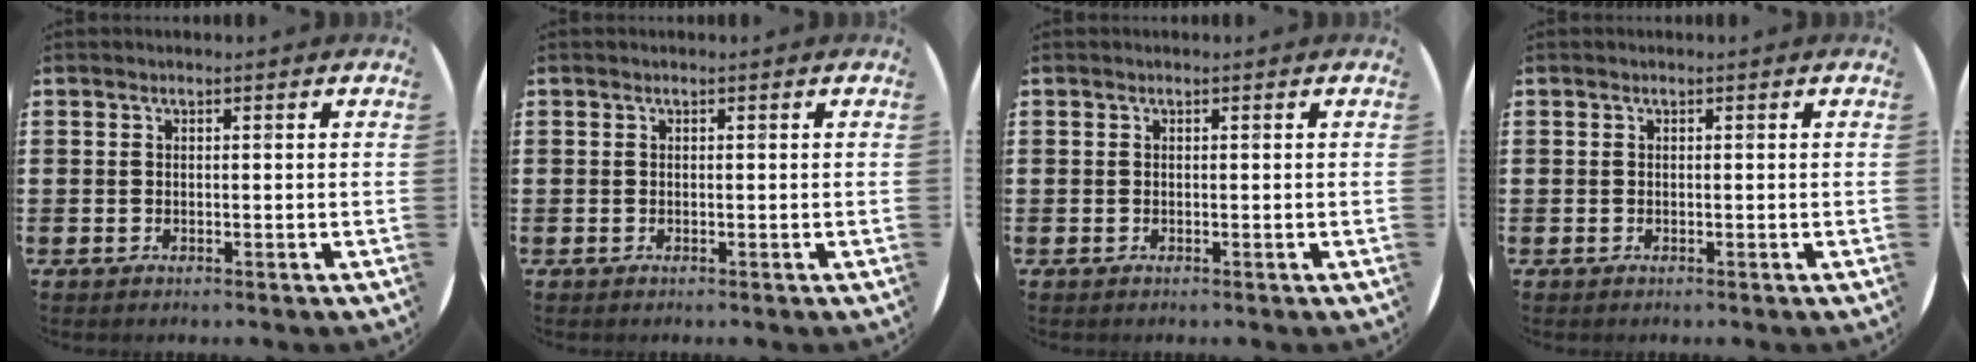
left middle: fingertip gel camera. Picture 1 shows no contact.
{"total": 0.0}
{"total": 0.0}
{"total": 0.0}